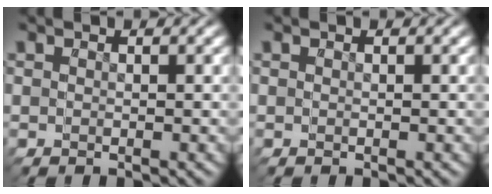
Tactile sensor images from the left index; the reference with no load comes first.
{"total": 0.0}